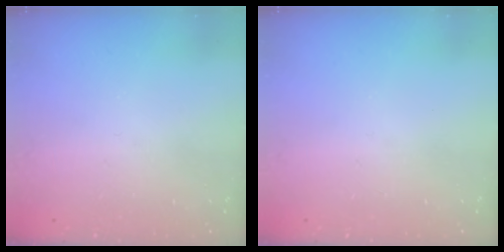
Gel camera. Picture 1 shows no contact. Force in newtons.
{"total": 0.0}